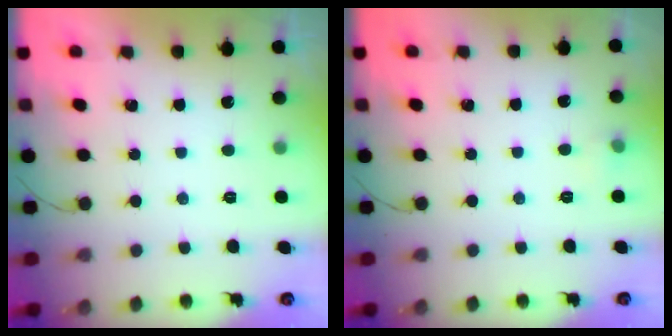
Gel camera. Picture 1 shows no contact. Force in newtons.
{"total": 3.8, "press": 3.6, "slide": 1.3}